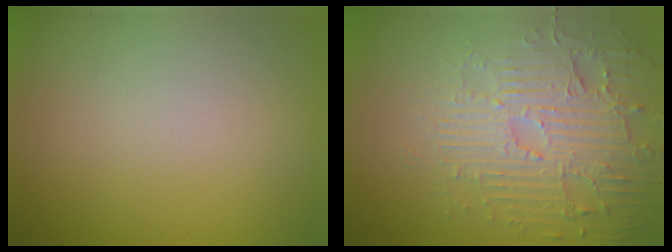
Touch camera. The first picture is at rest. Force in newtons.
{"total": 4.9, "press": 4.3, "slide": 2.2}